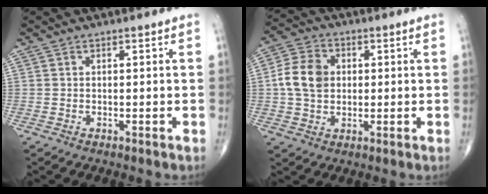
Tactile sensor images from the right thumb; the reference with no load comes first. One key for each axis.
{"total": 8.6, "fx": 0.7, "fy": 6.7, "fz": 5.4, "tx": -0.091, "ty": 0.012, "tz": 0.006}